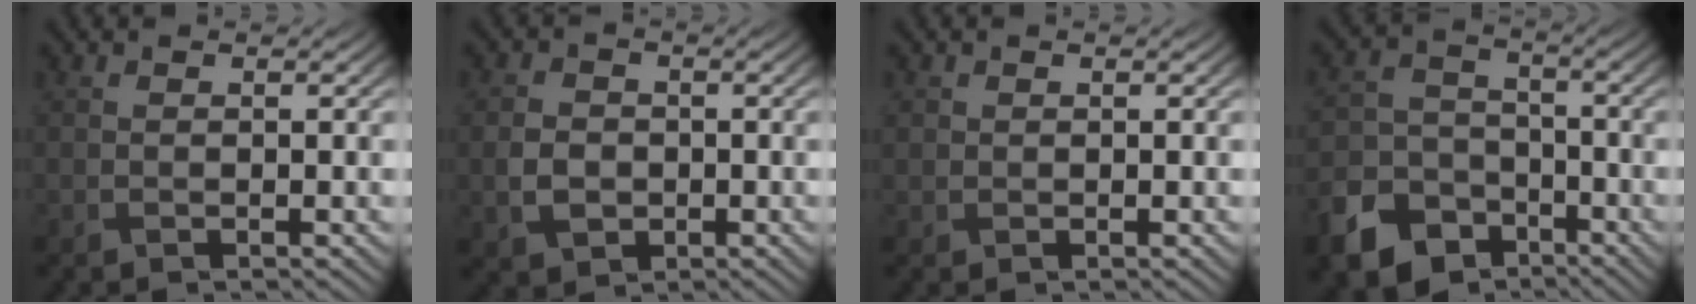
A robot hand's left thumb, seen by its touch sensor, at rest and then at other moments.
{"total": 3.6, "force": [-0.8, 2.9, 1.9], "torque": [-0.046, -0.003, -0.014]}
{"total": 0.7, "force": [0.2, 0.7, 0.1], "torque": [-0.001, -0.002, 0.005]}
{"total": 10.3, "force": [-6.6, 6.6, 4.3], "torque": [-0.112, -0.026, -0.130]}